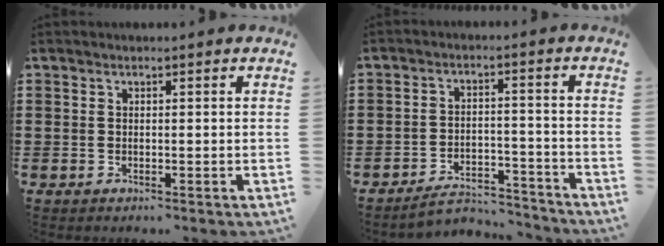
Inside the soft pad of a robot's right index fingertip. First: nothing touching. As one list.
[{"total": 5.2, "force": [-4.9, 1.2, 1.4], "torque": [-0.029, 0.005, -0.096]}]